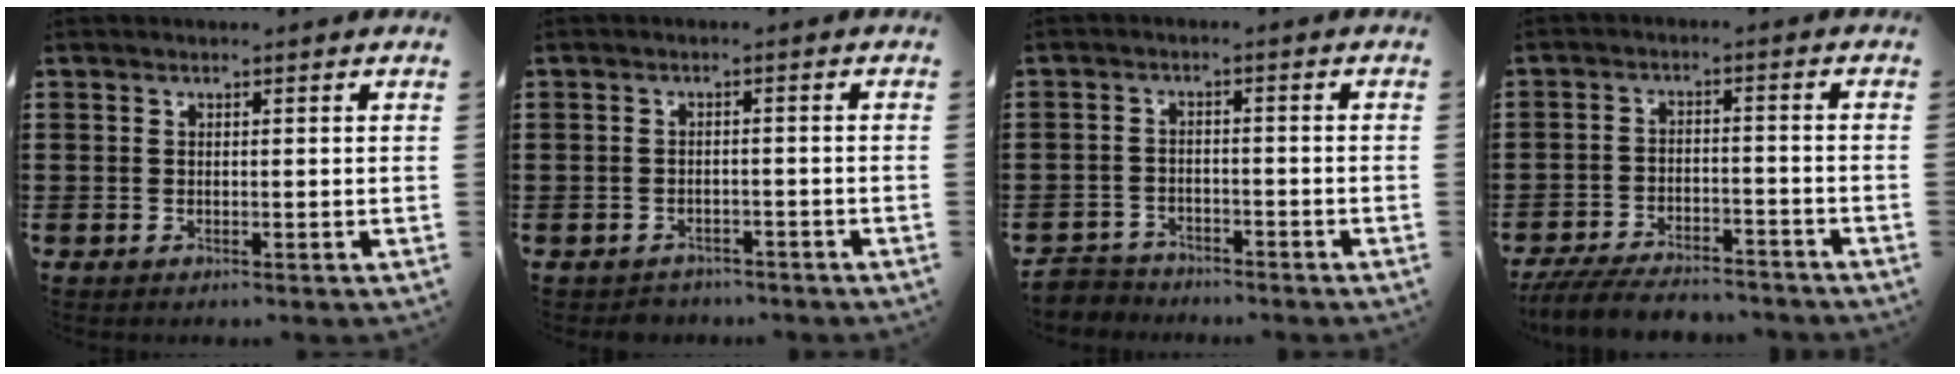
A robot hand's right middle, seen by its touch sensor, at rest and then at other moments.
{"total": 1.7, "force": [-1.6, 0.6, -0.3], "torque": [-0.001, 0.004, -0.038]}
{"total": 3.3, "force": [-3.1, 0.8, -0.4], "torque": [-0.009, -0.003, -0.072]}
{"total": 6.0, "force": [-5.8, 1.1, 1.5], "torque": [-0.031, 0.007, -0.114]}